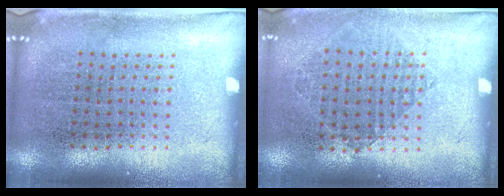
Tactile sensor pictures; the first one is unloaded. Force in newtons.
{"total": 0.8, "press": 0.8, "slide": 0.2}